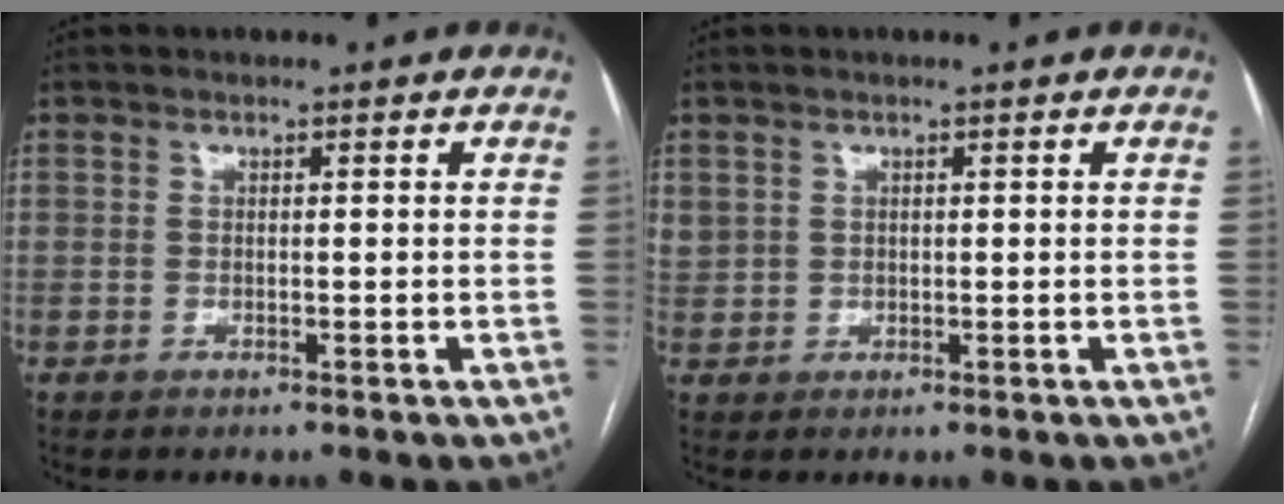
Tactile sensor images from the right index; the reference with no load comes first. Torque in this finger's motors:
{"motor_torque": [0.70, 0.20, 0.45, 0.08]}